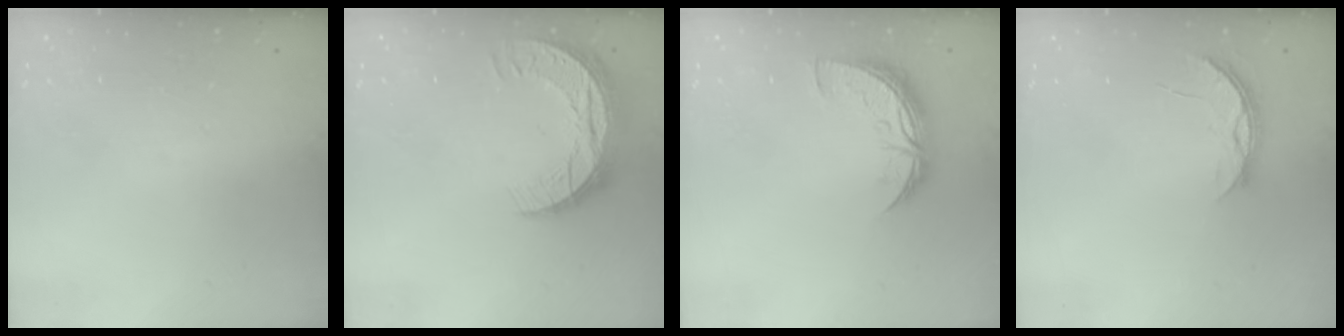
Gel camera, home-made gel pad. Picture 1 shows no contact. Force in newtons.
{"total": 10.7, "press": 10.7, "slide": 0.8}
{"total": 8.8, "press": 8.8, "slide": 0.4}
{"total": 4.4, "press": 4.4, "slide": 0.4}